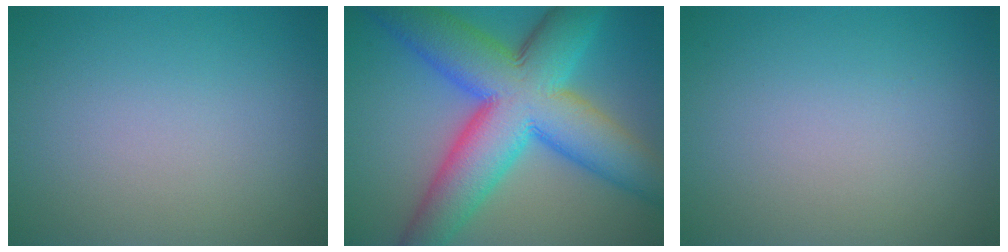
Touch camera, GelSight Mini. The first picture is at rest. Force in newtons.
{"total": 14.2, "press": 14.2, "slide": 0.2}
{"total": 0.0}